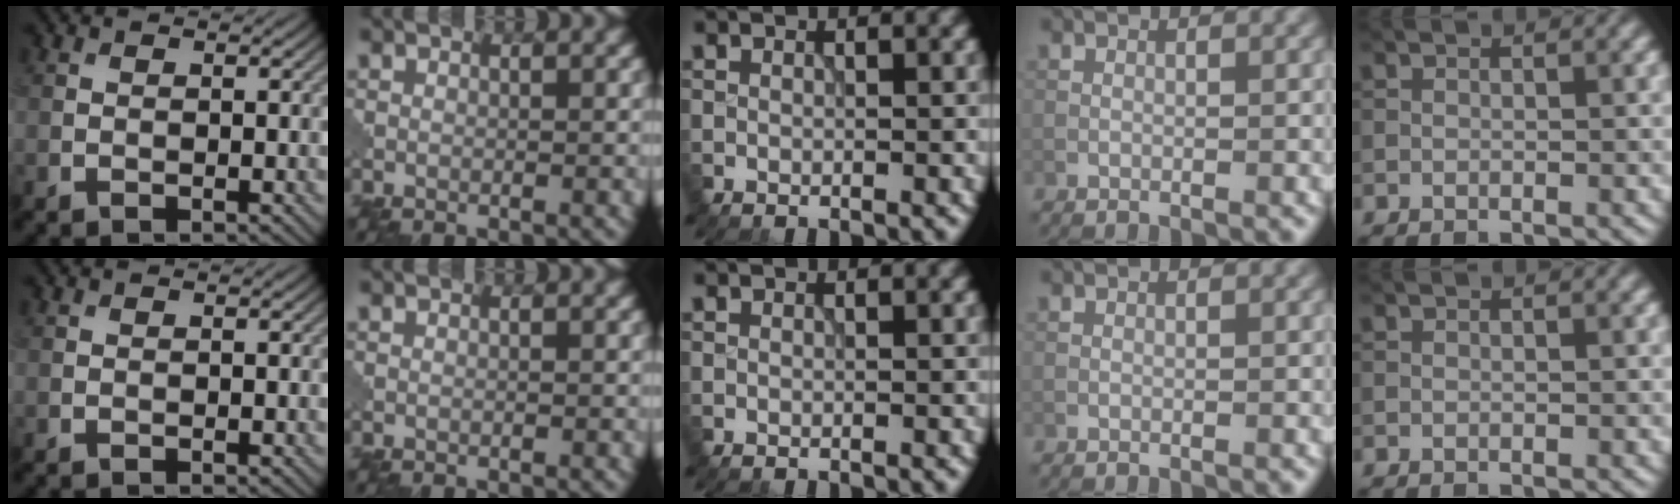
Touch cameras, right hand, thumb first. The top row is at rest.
{}